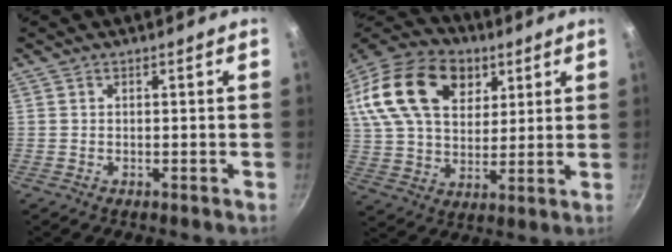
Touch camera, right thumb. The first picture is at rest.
{"total": 24.9, "force": [9.6, 16.7, 15.8], "torque": [-0.283, 0.008, 0.162]}